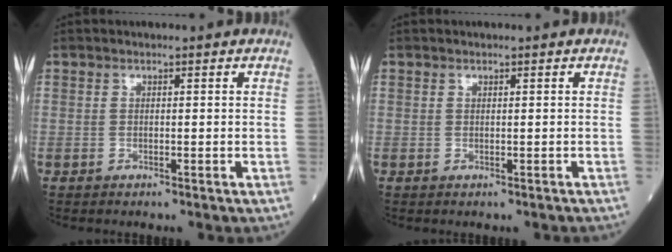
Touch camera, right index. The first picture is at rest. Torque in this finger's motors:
{"motor_torque": [-0.04, 0.00, -0.06, -0.02]}